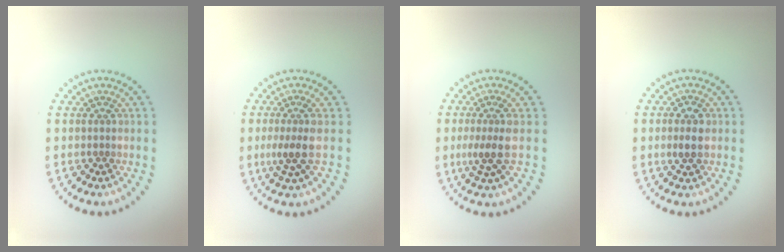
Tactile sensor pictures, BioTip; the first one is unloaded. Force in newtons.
{"total": 2.7, "press": 2.0, "slide": 1.8}
{"total": 2.7, "press": 2.0, "slide": 1.8}
{"total": 2.1, "press": 2.1, "slide": 0.2}